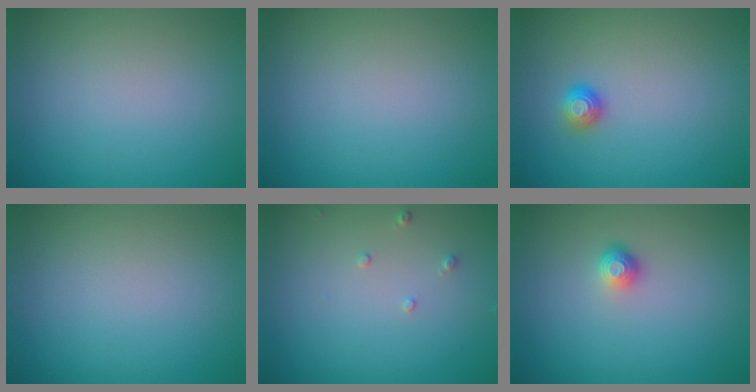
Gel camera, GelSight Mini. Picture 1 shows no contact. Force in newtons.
{"total": 0.0}
{"total": 1.1, "press": 1.1, "slide": 0.2}
{"total": 0.0}
{"total": 0.8, "press": 0.8, "slide": 0.2}
{"total": 1.1, "press": 1.0, "slide": 0.5}